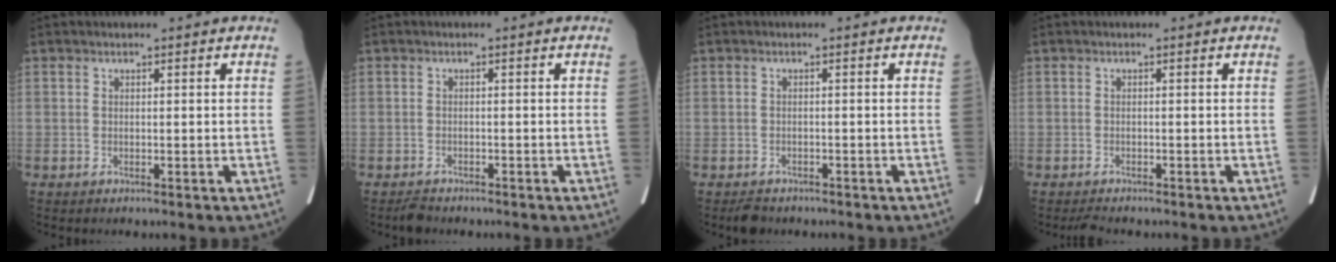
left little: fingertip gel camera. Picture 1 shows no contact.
{"total": 1.8, "force": [-1.6, 0.7, 0.4], "torque": [-0.018, -0.004, -0.022]}
{"total": 2.5, "force": [-2.0, 1.3, 0.6], "torque": [-0.017, -0.002, -0.027]}
{"total": 1.7, "force": [-1.5, 0.4, 0.6], "torque": [-0.018, -0.006, -0.019]}